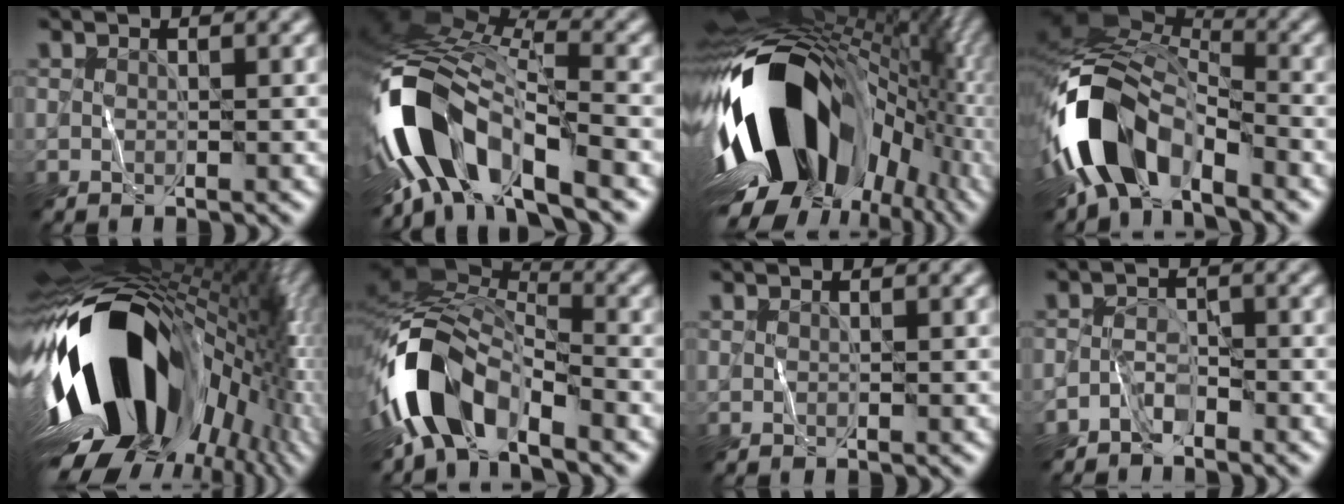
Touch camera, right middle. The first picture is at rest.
{"total": 12.7, "force": [-6.7, 5.0, 9.6], "torque": [-0.185, 0.006, -0.127]}
{"total": 17.5, "force": [-3.2, 11.3, 13.0], "torque": [-0.241, -0.012, -0.051]}
{"total": 10.9, "force": [-5.5, 6.1, 7.2], "torque": [-0.137, 0.004, -0.110]}
{"total": 18.6, "force": [-2.4, 10.3, 15.3], "torque": [-0.278, -0.018, -0.044]}
{"total": 10.0, "force": [-5.4, 5.1, 6.8], "torque": [-0.133, 0.006, -0.110]}
{"total": 0.0}
{"total": 2.1, "force": [-1.7, 0.9, 0.7], "torque": [-0.011, 0.013, -0.037]}